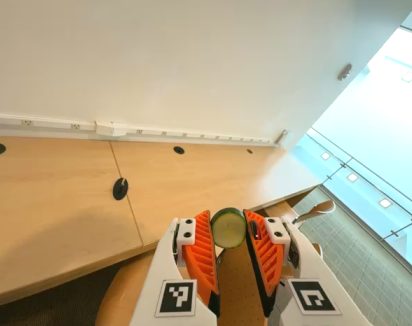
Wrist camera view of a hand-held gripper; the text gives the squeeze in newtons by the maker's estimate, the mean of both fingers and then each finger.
{"total": 9.0, "left": 9.1, "right": 8.8}